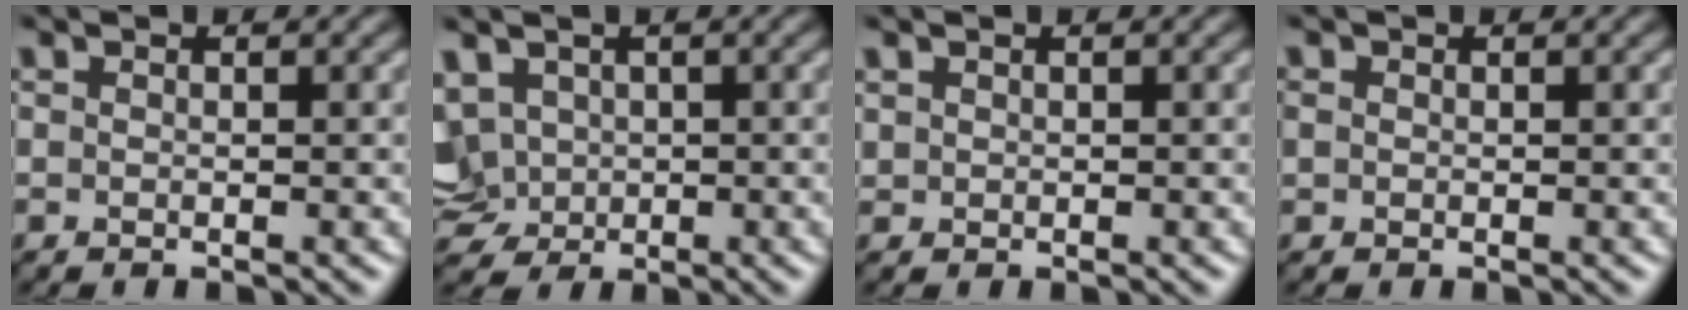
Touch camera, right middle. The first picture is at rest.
{"total": 6.1, "force": [2.0, 4.8, 3.3], "torque": [-0.099, 0.028, 0.037]}
{"total": 0.7, "force": [0.5, 0.5, 0.0], "torque": [-0.003, 0.001, 0.013]}
{"total": 1.2, "force": [0.2, 1.0, 0.5], "torque": [-0.015, 0.002, 0.003]}